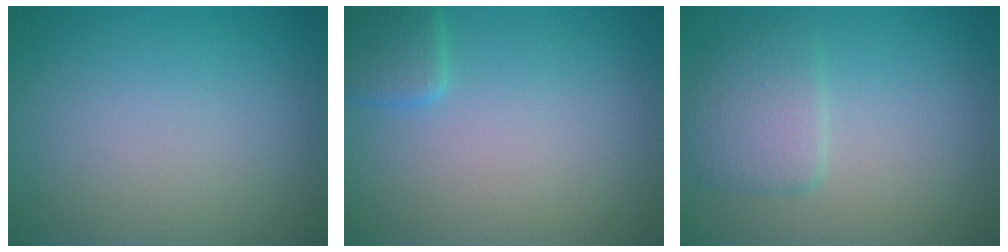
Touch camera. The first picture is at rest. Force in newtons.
{"total": 2.1, "press": 2.1, "slide": 0.1}
{"total": 2.8, "press": 2.8, "slide": 0.3}